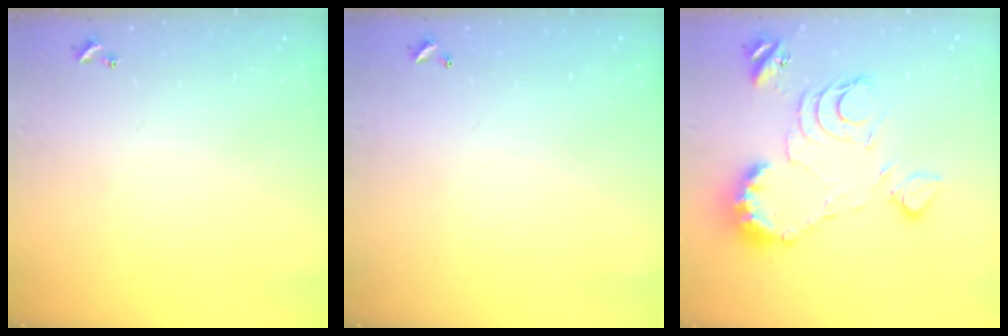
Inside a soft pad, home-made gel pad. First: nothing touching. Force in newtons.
{"total": 2.8, "press": 2.8, "slide": 0.1}
{"total": 14.4, "press": 14.4, "slide": 1.2}